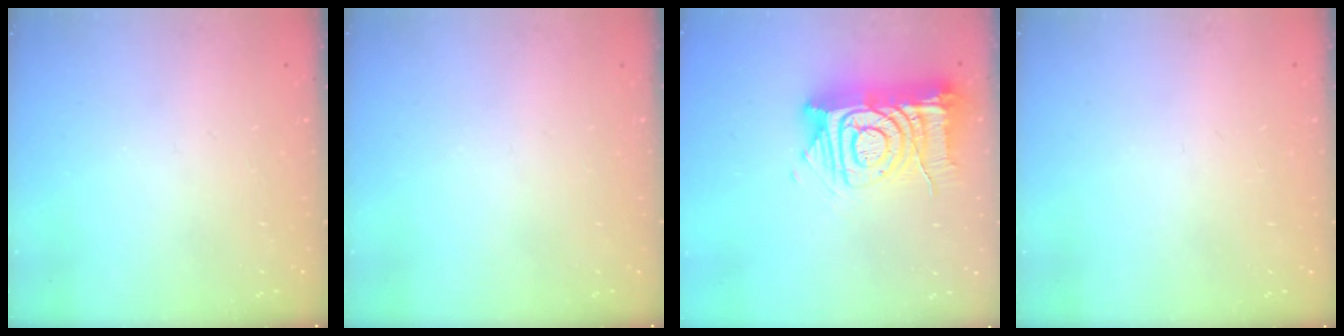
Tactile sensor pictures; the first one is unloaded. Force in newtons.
{"total": 0.0}
{"total": 17.1, "press": 17.0, "slide": 1.9}
{"total": 0.7, "press": 0.6, "slide": 0.1}